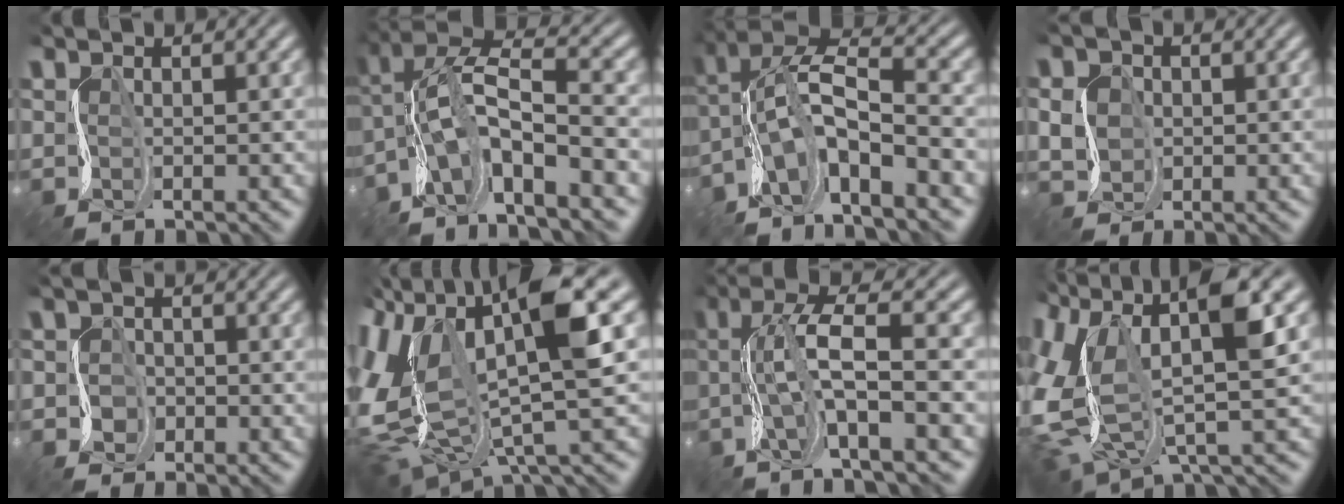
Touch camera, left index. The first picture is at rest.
{"total": 7.5, "force": [-4.9, 1.0, 5.6], "torque": [-0.090, 0.005, -0.096]}
{"total": 7.0, "force": [-4.9, 0.9, 4.9], "torque": [-0.081, 0.001, -0.098]}
{"total": 2.3, "force": [-1.8, 1.3, 0.3], "torque": [-0.010, -0.017, -0.023]}
{"total": 2.3, "force": [-2.2, 0.8, 0.0], "torque": [0.007, -0.018, -0.032]}
{"total": 10.1, "force": [-0.5, 4.7, 9.0], "torque": [-0.185, -0.029, 0.000]}
{"total": 6.0, "force": [-1.4, 0.3, 5.8], "torque": [-0.089, -0.003, -0.031]}
{"total": 11.0, "force": [0.0, 6.0, 9.2], "torque": [-0.209, -0.029, 0.014]}